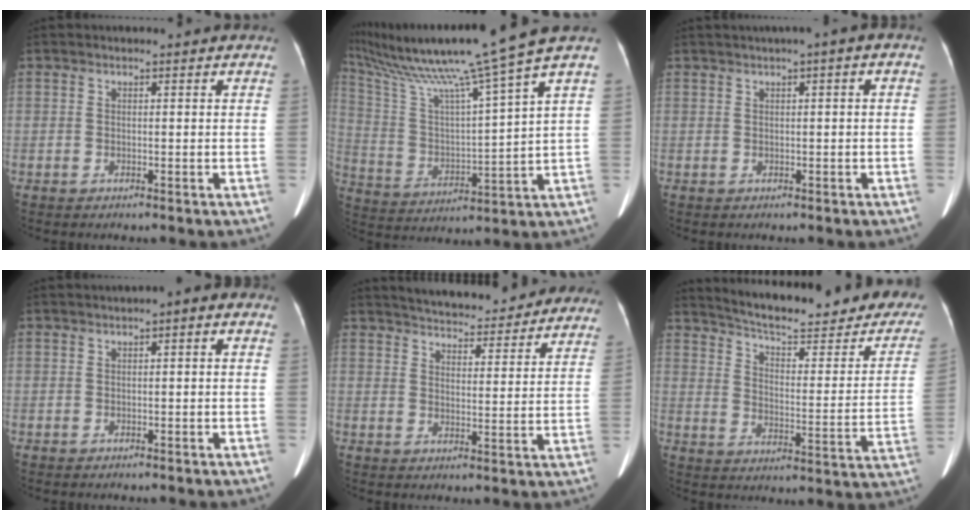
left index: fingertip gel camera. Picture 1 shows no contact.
{"total": 19.6, "force": [15.9, -2.9, 11.2], "torque": [-0.212, -0.022, 0.278]}
{"total": 2.2, "force": [0.5, 0.1, 2.2], "torque": [-0.032, 0.013, 0.007]}
{"total": 2.0, "force": [-0.2, 0.8, 1.9], "torque": [-0.021, 0.018, -0.008]}
{"total": 17.6, "force": [16.1, 3.5, 6.2], "torque": [-0.082, 0.005, 0.207]}
{"total": 27.3, "force": [23.8, 4.8, 12.6], "torque": [-0.182, -0.067, 0.292]}